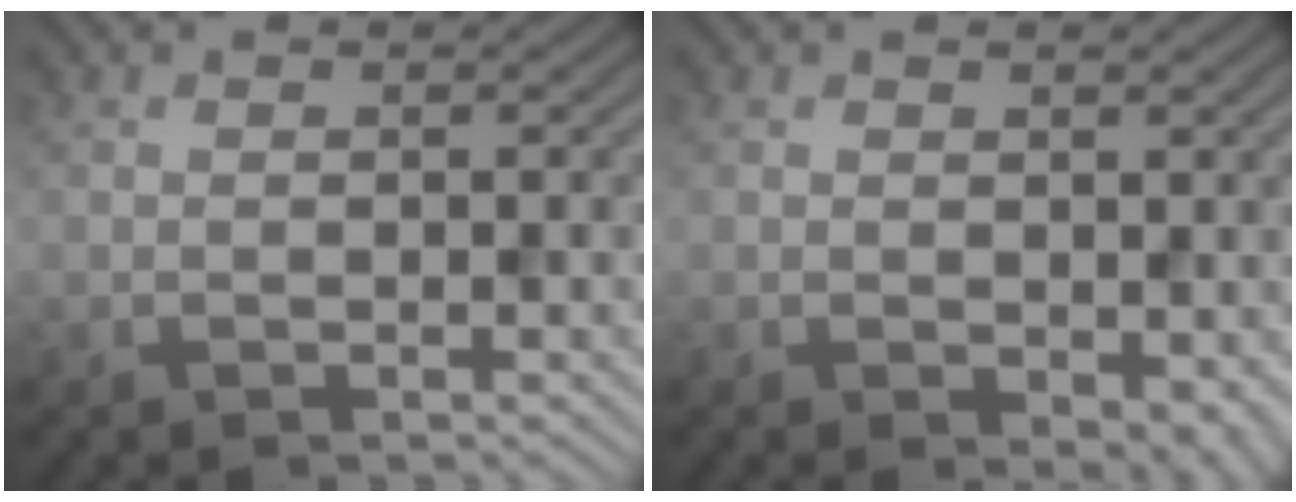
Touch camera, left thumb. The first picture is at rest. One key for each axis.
{"total": 2.8, "fx": -0.5, "fy": 1.6, "fz": 2.2, "tx": -0.029, "ty": -0.011, "tz": -0.002}